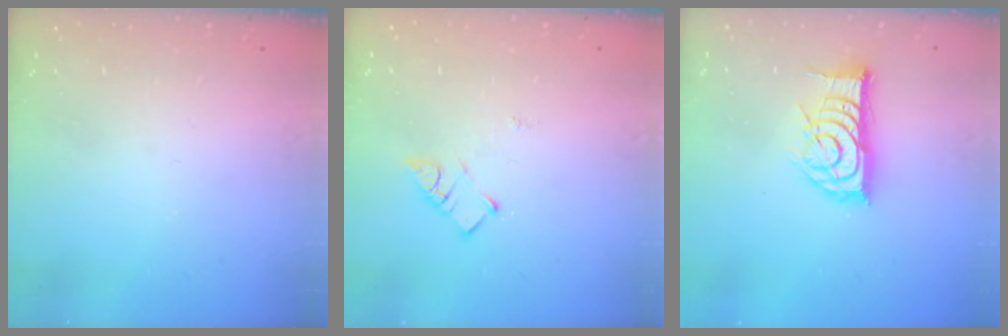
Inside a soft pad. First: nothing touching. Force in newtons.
{"total": 3.6, "press": 3.5, "slide": 0.4}
{"total": 13.9, "press": 13.9, "slide": 0.6}